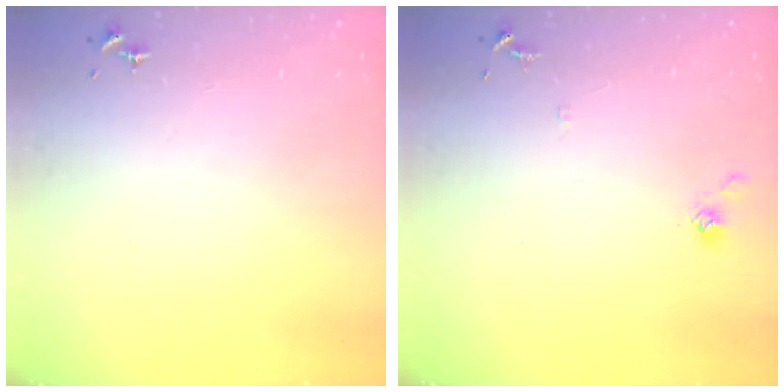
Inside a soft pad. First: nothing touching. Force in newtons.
{"total": 7.3, "press": 7.3, "slide": 0.4}